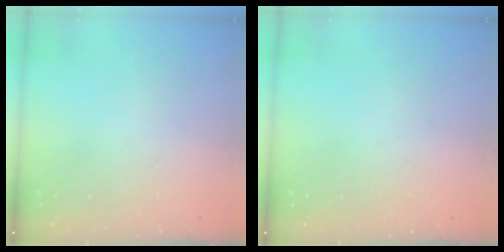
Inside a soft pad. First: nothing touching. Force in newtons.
{"total": 0.0}